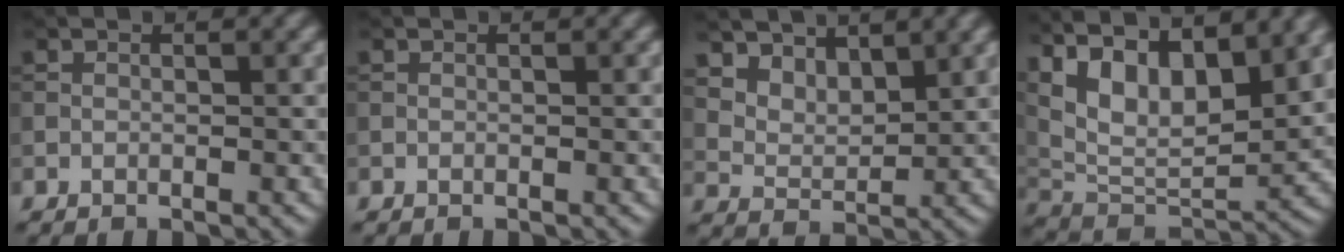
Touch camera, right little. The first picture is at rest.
{"total": 0.0}
{"total": 5.3, "force": [4.2, 2.4, 2.2], "torque": [-0.059, -0.011, 0.085]}
{"total": 13.9, "force": [7.2, 6.5, 10.0], "torque": [-0.190, 0.026, 0.114]}